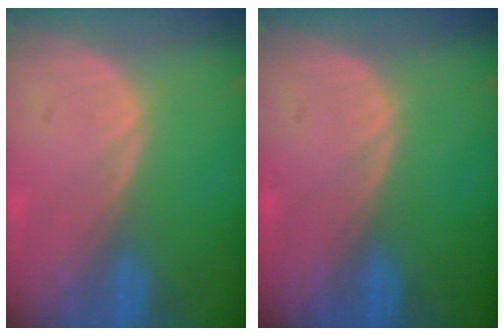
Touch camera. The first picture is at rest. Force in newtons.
{"total": 0.0}